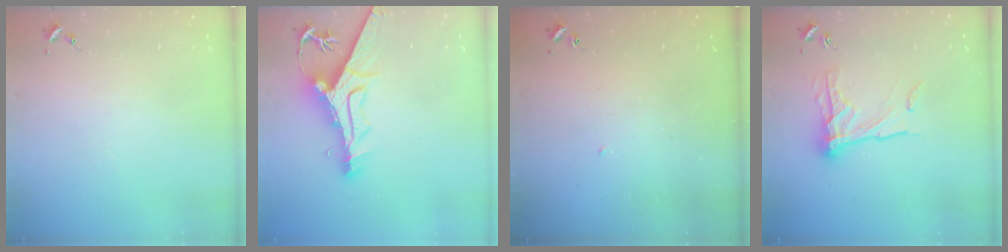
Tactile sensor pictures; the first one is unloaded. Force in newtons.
{"total": 13.6, "press": 13.5, "slide": 1.4}
{"total": 4.0, "press": 4.0, "slide": 0.3}
{"total": 14.6, "press": 14.6, "slide": 1.1}